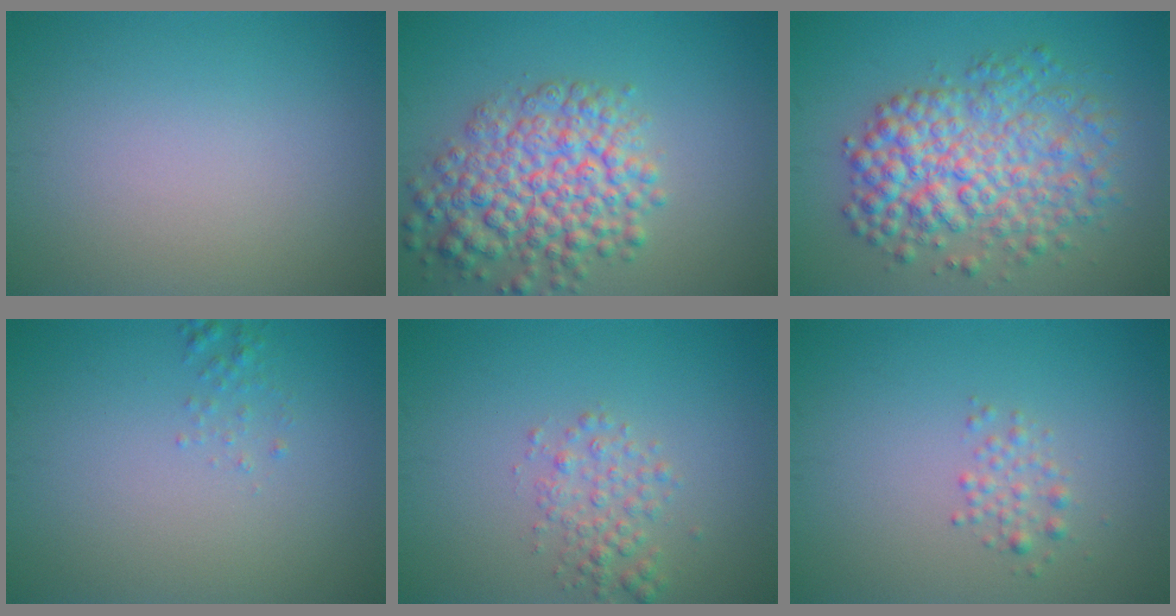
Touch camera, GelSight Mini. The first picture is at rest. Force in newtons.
{"total": 7.0, "press": 7.0, "slide": 0.3}
{"total": 7.5, "press": 7.5, "slide": 0.1}
{"total": 0.8, "press": 0.8, "slide": 0.1}
{"total": 2.2, "press": 2.2, "slide": 0.1}
{"total": 1.4, "press": 1.4, "slide": 0.0}